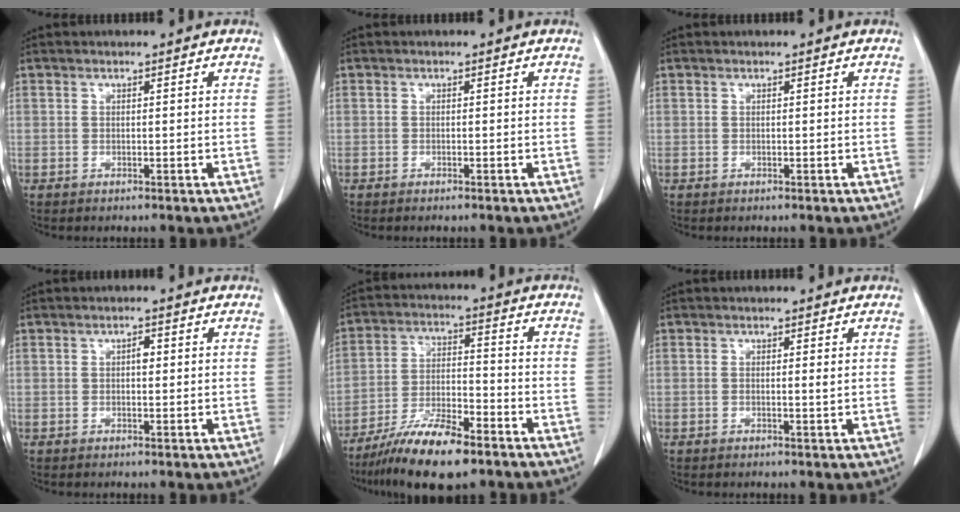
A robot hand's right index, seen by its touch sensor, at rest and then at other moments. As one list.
[{"total": 0.6, "force": [-0.5, 0.1, 0.3], "torque": [-0.006, -0.001, -0.007]}, {"total": 0.0}, {"total": 1.2, "force": [0.2, 0.6, 1.1], "torque": [-0.014, 0.004, 0.002]}, {"total": 12.5, "force": [-8.9, 2.7, 8.3], "torque": [-0.148, -0.014, -0.157]}, {"total": 0.6, "force": [0.1, -0.1, 0.5], "torque": [-0.009, -0.002, -0.001]}]